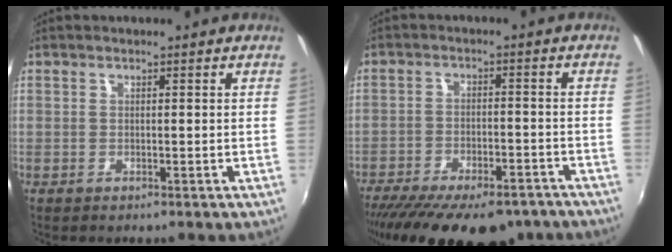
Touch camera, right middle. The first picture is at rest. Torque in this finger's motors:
{"motor_torque": [1.11, -1.03, 0.45, 0.21]}